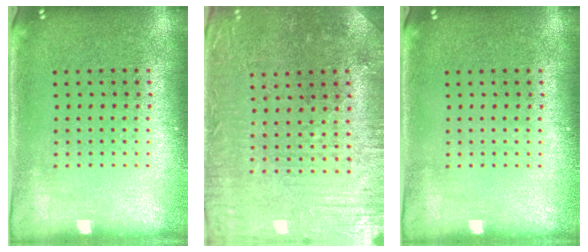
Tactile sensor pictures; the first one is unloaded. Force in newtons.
{"total": 1.3, "press": 1.3, "slide": 0.4}
{"total": 0.0}